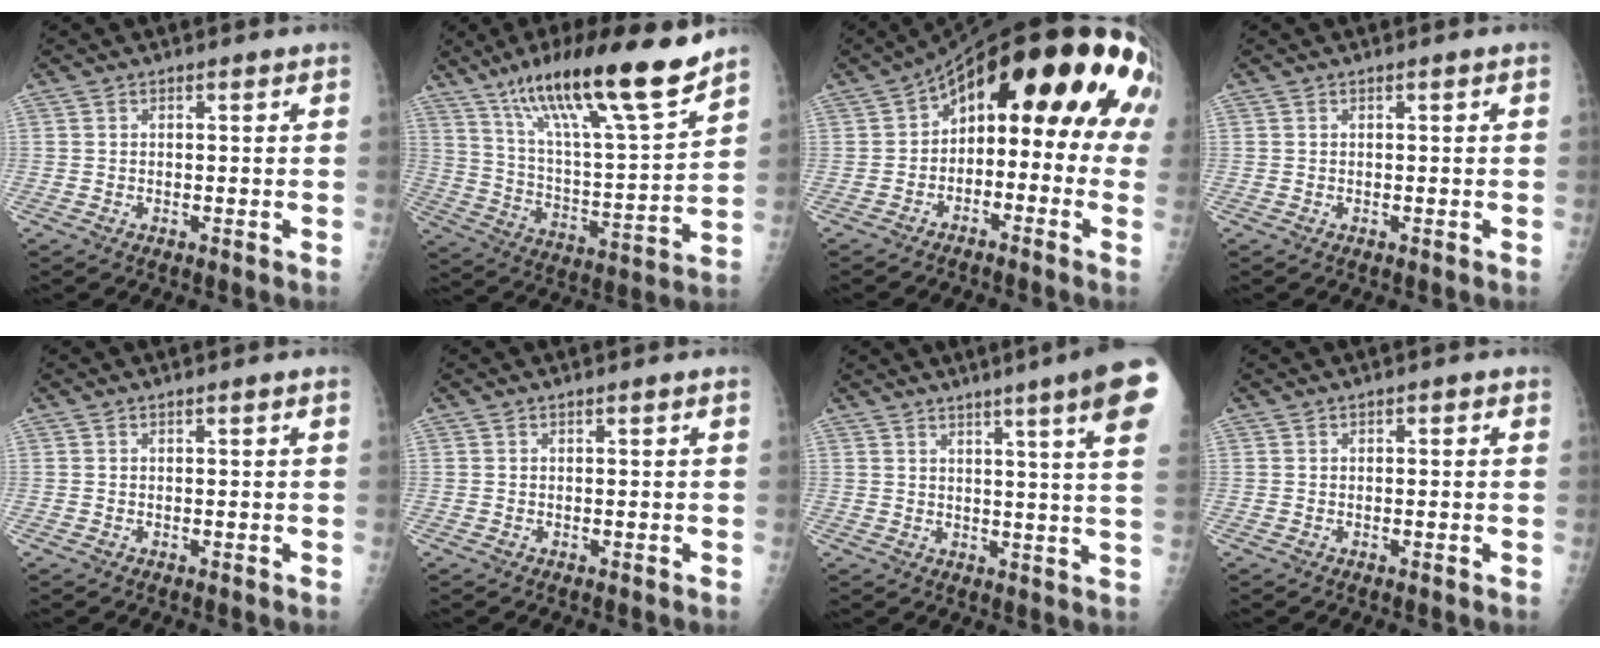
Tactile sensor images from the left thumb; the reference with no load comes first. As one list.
[{"total": 22.1, "force": [15.7, 2.8, 15.2], "torque": [-0.235, -0.068, 0.272]}, {"total": 23.3, "force": [4.4, 11.6, 19.7], "torque": [-0.241, 0.053, 0.051]}, {"total": 0.0}, {"total": 0.0}, {"total": 0.0}, {"total": 14.6, "force": [8.2, 0.0, 12.0], "torque": [-0.149, -0.027, 0.085]}, {"total": 0.9, "force": [0.1, 0.5, 0.7], "torque": [-0.004, 0.003, -0.003]}]